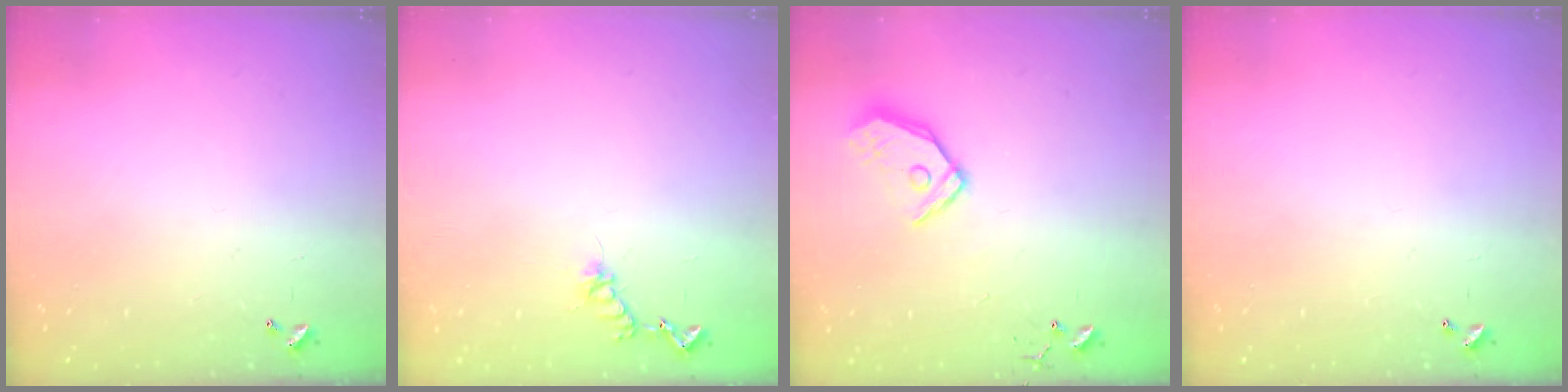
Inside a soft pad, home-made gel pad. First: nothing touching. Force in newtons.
{"total": 8.7, "press": 8.6, "slide": 0.7}
{"total": 12.4, "press": 12.2, "slide": 1.9}
{"total": 0.0}